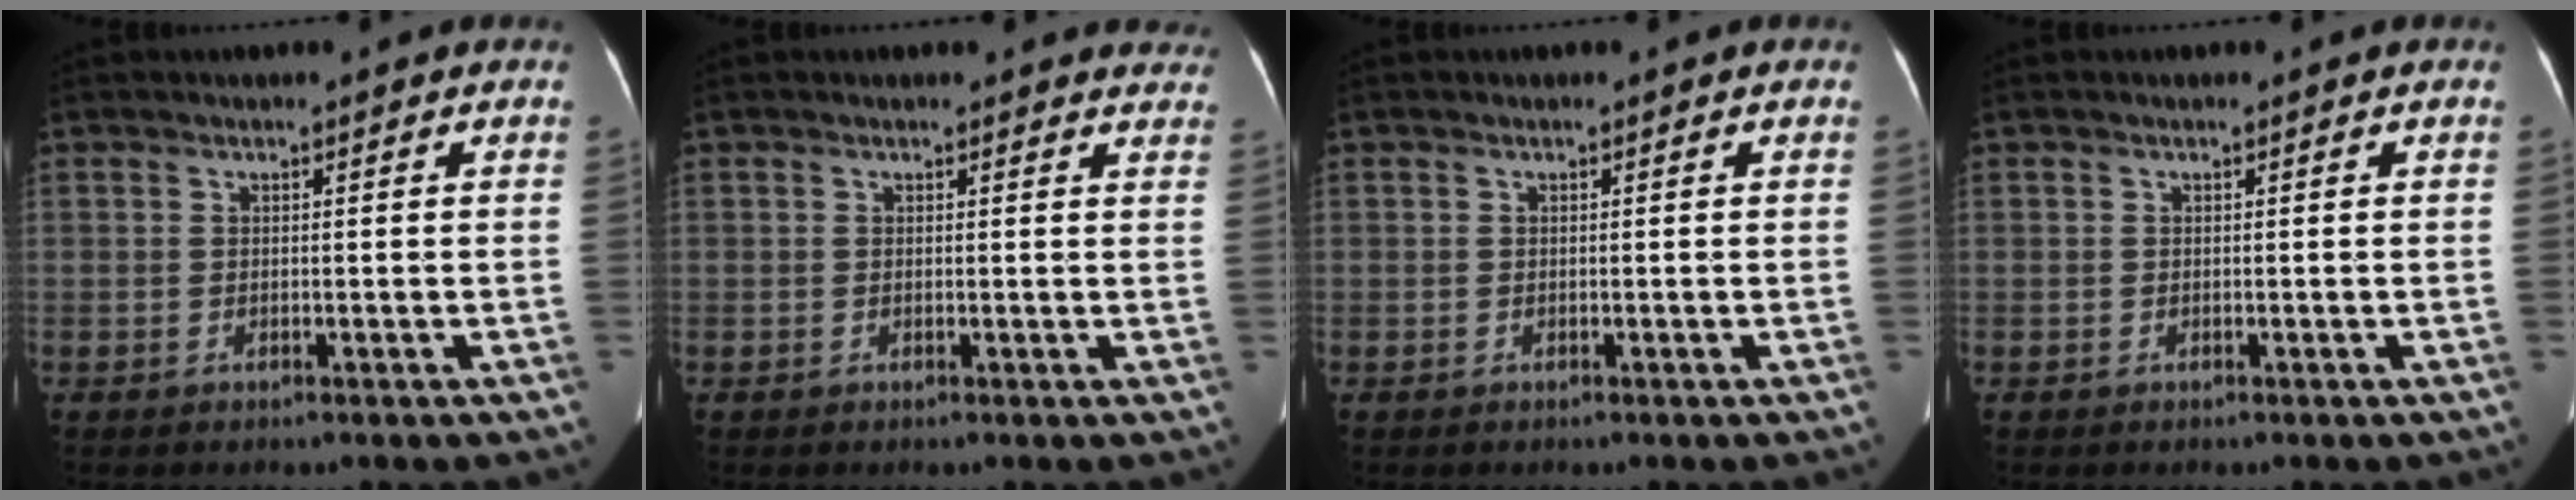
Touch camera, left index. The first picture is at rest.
{"total": 6.1, "force": [5.8, 1.9, 0.8], "torque": [0.019, -0.008, 0.031]}
{"total": 0.0}
{"total": 0.0}